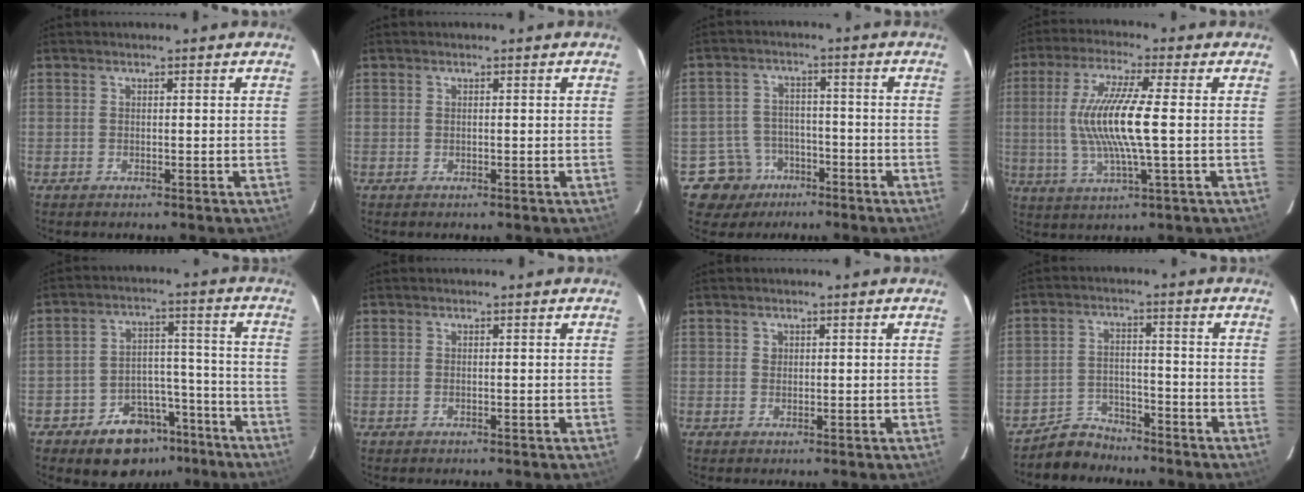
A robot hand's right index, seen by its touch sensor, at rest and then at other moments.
{"total": 0.0}
{"total": 7.6, "force": [-4.5, 6.1, 0.2], "torque": [-0.019, 0.031, -0.068]}
{"total": 12.7, "force": [0.0, 0.9, 12.6], "torque": [-0.247, -0.005, 0.001]}
{"total": 11.9, "force": [-8.0, 7.8, 4.1], "torque": [-0.075, 0.043, -0.099]}
{"total": 0.0}
{"total": 0.9, "force": [0.2, 0.9, 0.0], "torque": [0.006, 0.006, 0.004]}
{"total": 5.9, "force": [-5.3, 2.7, 0.0], "torque": [-0.013, 0.017, -0.089]}